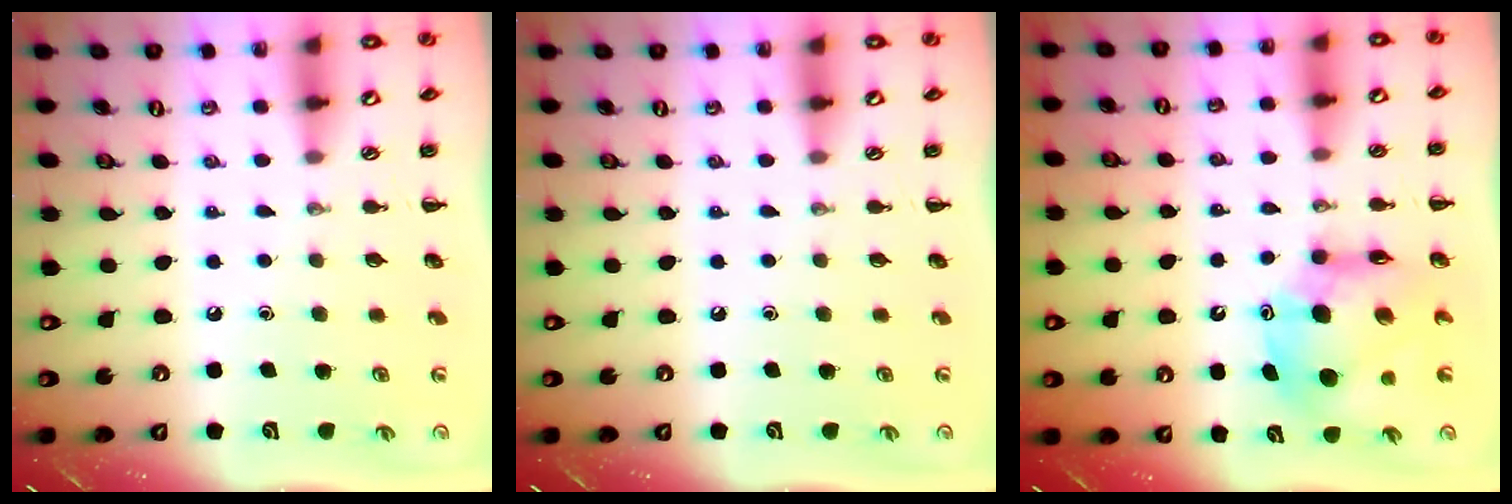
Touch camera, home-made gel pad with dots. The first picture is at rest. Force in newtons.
{"total": 0.0}
{"total": 9.5, "press": 9.1, "slide": 3.0}